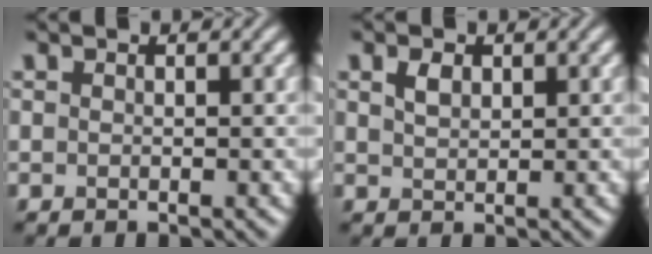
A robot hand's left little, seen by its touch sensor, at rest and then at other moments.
{"total": 1.5, "force": [0.8, 0.9, 0.9], "torque": [-0.018, 0.002, 0.018]}